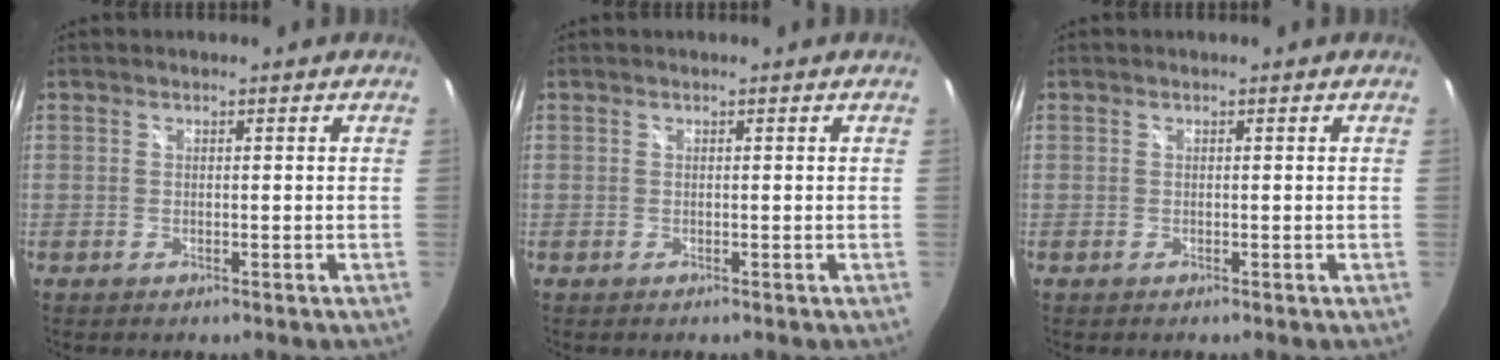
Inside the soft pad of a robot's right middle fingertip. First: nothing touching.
{"total": 0.0}
{"total": 0.0}